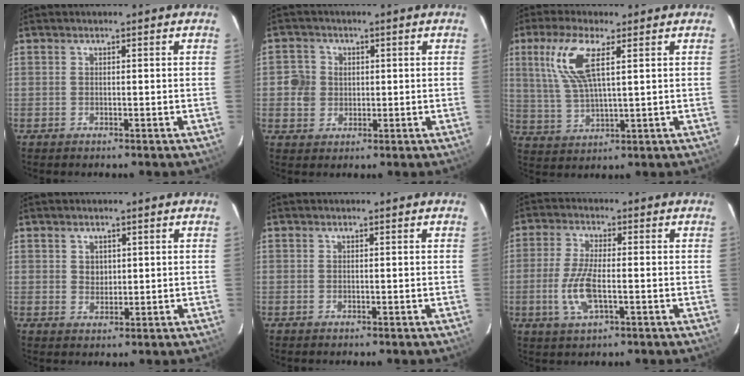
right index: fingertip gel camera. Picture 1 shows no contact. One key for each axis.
{"total": 4.5, "fx": 0.2, "fy": 4.4, "fz": 0.9, "tx": -0.006, "ty": 0.016, "tz": 0.003}
{"total": 10.3, "fx": 4.0, "fy": 2.8, "fz": 9.0, "tx": -0.194, "ty": 0.008, "tz": 0.088}
{"total": 2.4, "fx": 1.0, "fy": 2.1, "fz": 0.8, "tx": -0.008, "ty": 0.004, "tz": 0.019}
{"total": 0.0}
{"total": 7.8, "fx": -2.0, "fy": 2.5, "fz": 7.1, "tx": -0.153, "ty": -0.005, "tz": -0.041}